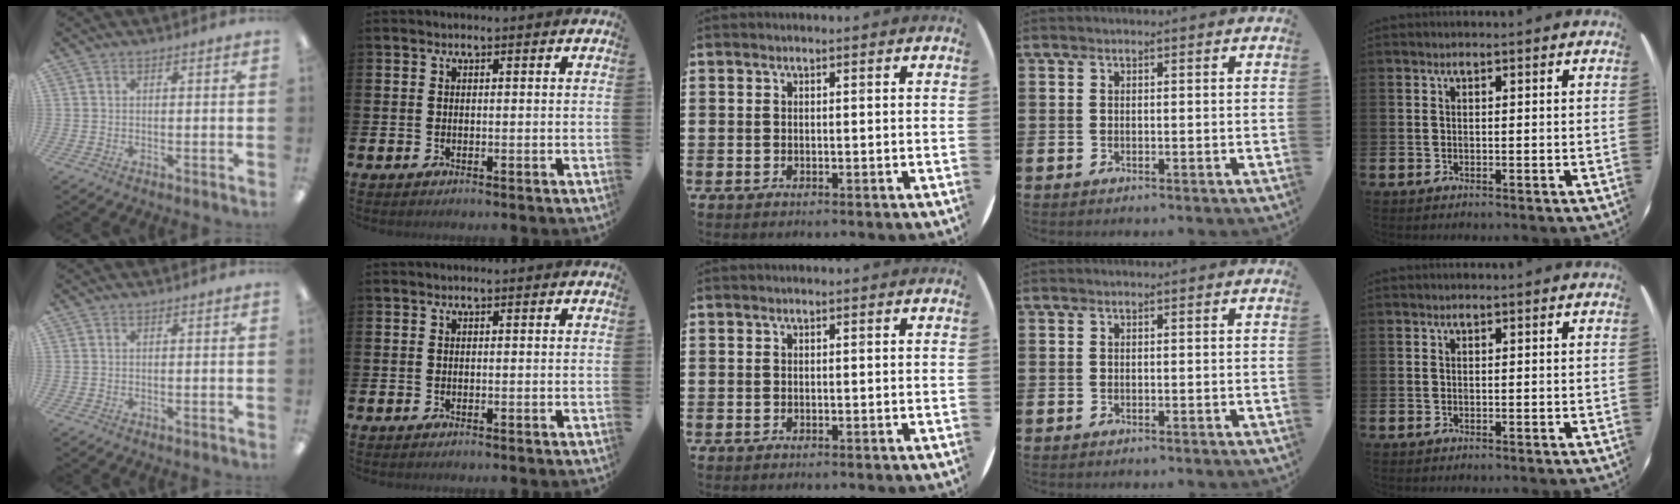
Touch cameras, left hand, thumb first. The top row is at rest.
{}